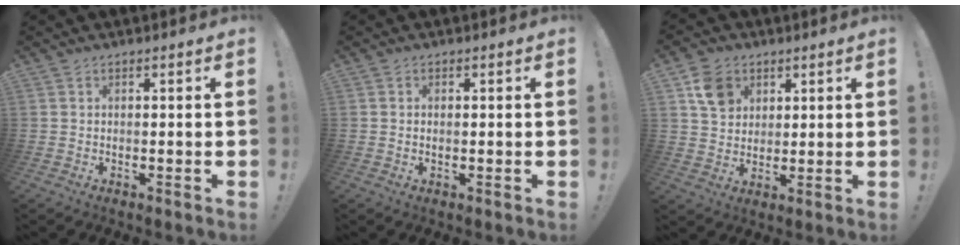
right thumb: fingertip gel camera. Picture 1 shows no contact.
{"total": 0.7, "force": [-0.2, 0.3, 0.6], "torque": [-0.015, 0.001, -0.003]}
{"total": 8.4, "force": [4.1, 6.7, 3.1], "torque": [-0.036, -0.018, 0.081]}